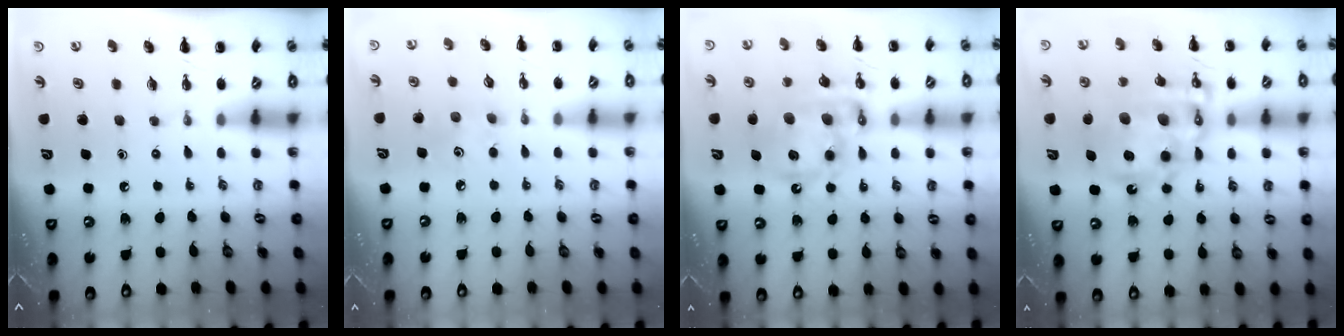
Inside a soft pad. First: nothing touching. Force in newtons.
{"total": 4.1, "press": 3.9, "slide": 1.1}
{"total": 15.8, "press": 15.3, "slide": 3.8}
{"total": 20.4, "press": 19.9, "slide": 4.7}